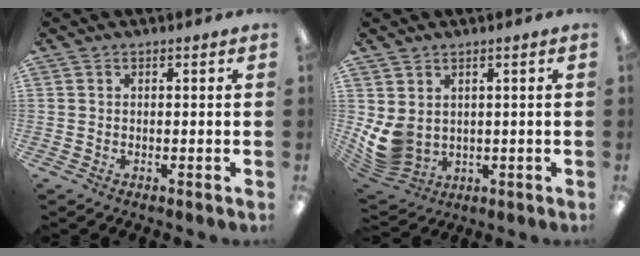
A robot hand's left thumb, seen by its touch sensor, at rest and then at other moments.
{"total": 7.1, "force": [1.5, 5.4, 4.4], "torque": [-0.117, -0.014, 0.034]}